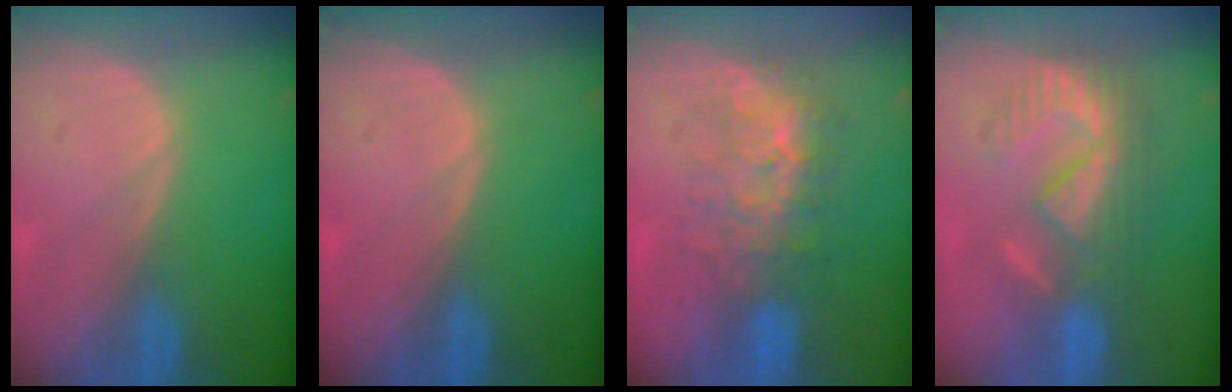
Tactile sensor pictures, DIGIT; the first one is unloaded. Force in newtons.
{"total": 0.0}
{"total": 7.9, "press": 7.6, "slide": 2.2}
{"total": 9.4, "press": 8.2, "slide": 4.7}